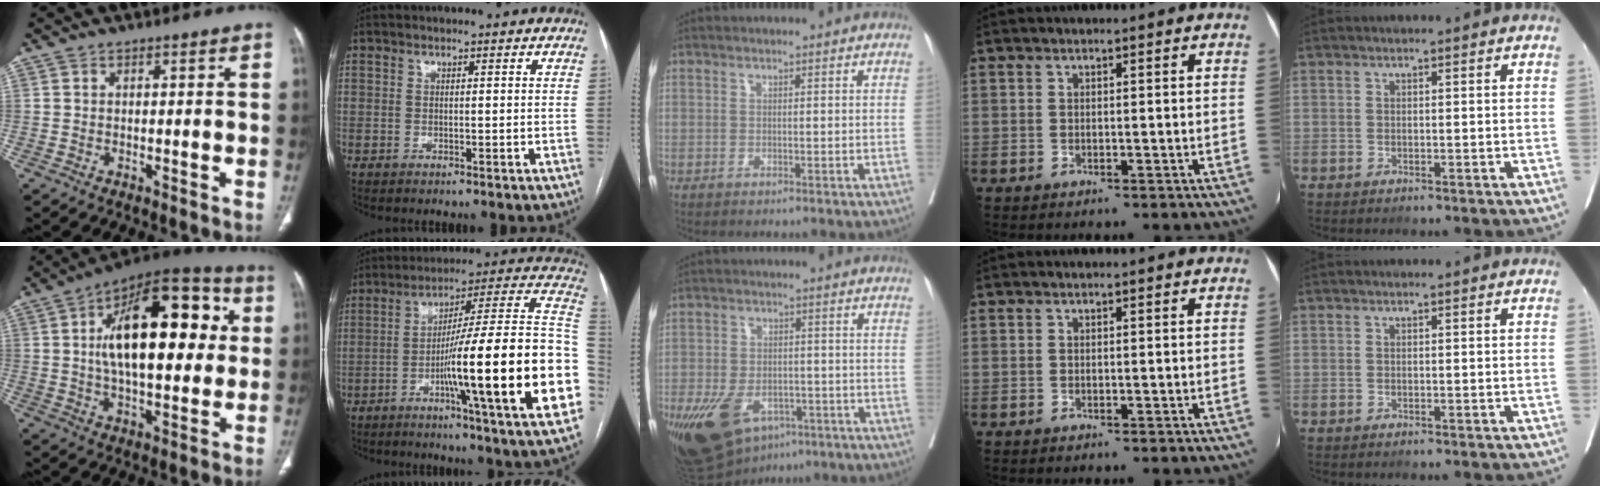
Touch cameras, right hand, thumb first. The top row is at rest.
{"thumb": {"total": 25.8, "force": [4.7, 12.3, 22.1], "torque": [-0.313, 0.017, 0.063]}, "index": {"total": 27.4, "force": [-6.2, -0.1, 26.7], "torque": [-0.292, -0.001, -0.107]}, "middle": {"total": 15.1, "force": [-7.8, 8.9, 9.3], "torque": [-0.188, -0.006, -0.113]}}